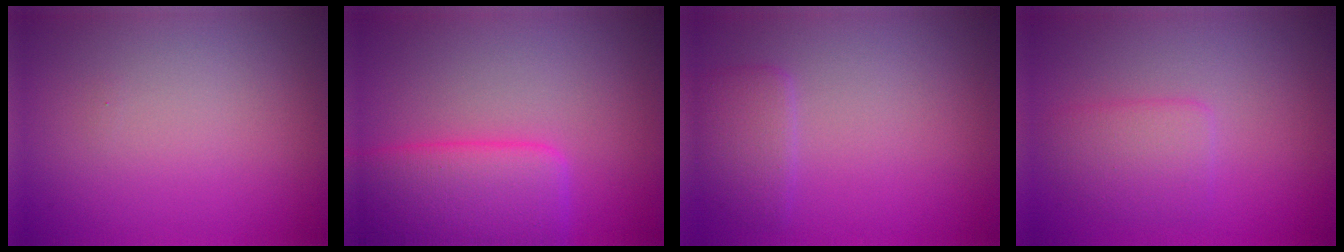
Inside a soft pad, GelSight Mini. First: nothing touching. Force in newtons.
{"total": 6.3, "press": 6.3, "slide": 0.4}
{"total": 2.0, "press": 2.0, "slide": 0.3}
{"total": 2.4, "press": 2.3, "slide": 0.2}